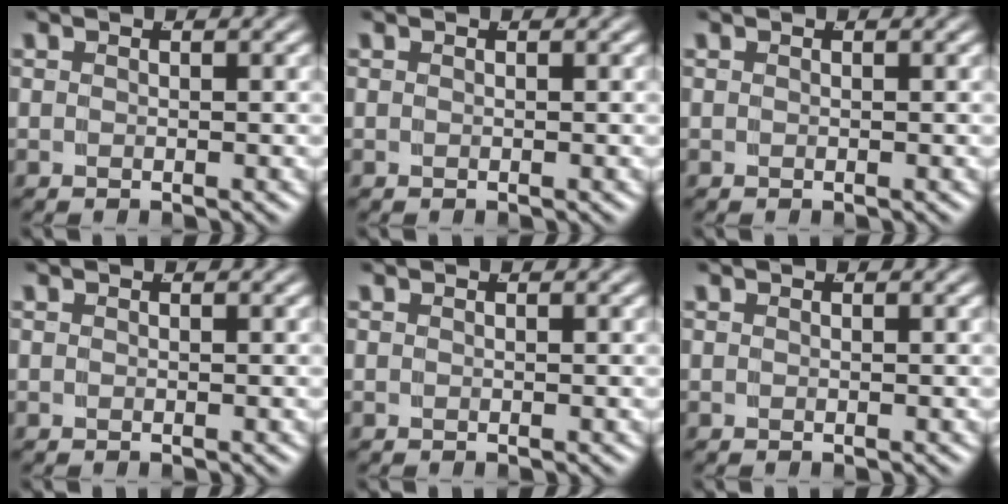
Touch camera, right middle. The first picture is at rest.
{"total": 0.0}
{"total": 0.0}
{"total": 0.0}
{"total": 0.0}
{"total": 0.0}